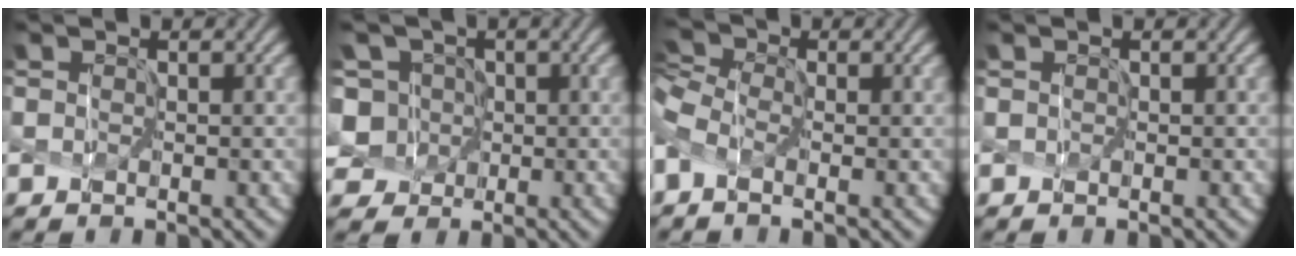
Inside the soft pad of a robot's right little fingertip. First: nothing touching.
{"total": 5.9, "force": [0.2, 5.6, 1.9], "torque": [-0.061, 0.027, -0.026]}
{"total": 3.7, "force": [-1.3, 2.1, 2.9], "torque": [-0.076, 0.002, -0.036]}
{"total": 0.0}